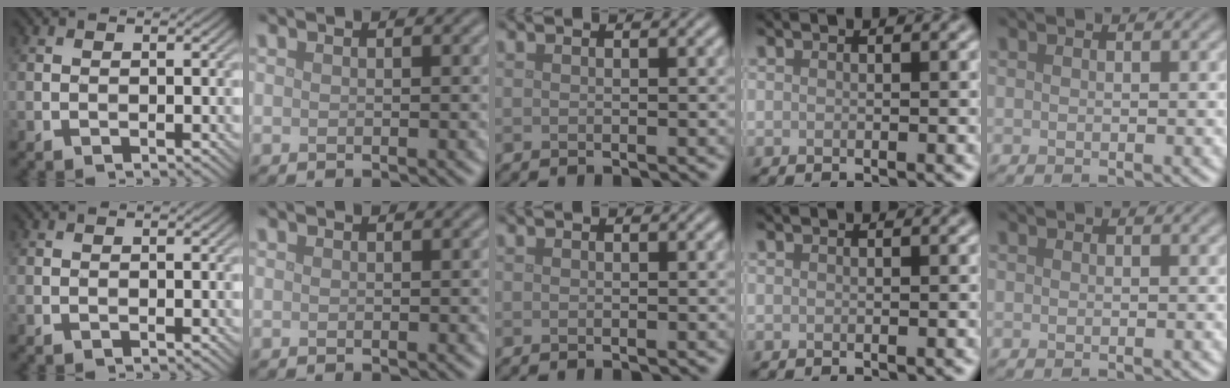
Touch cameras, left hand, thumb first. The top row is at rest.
{}